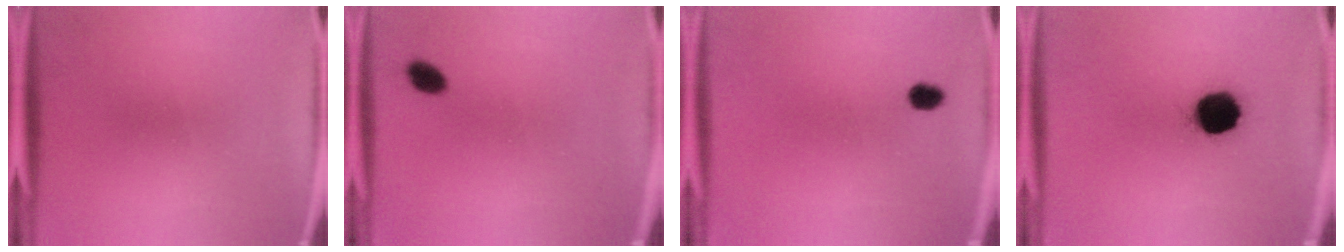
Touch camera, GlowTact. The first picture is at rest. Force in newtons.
{"total": 2.9}
{"total": 2.3}
{"total": 12.8}